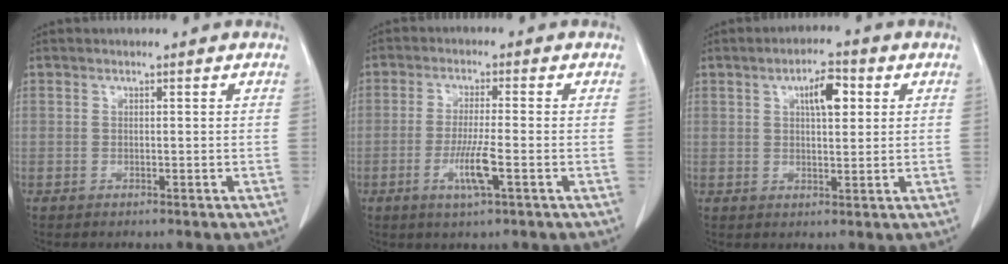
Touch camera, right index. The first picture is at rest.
{"total": 5.7, "force": [-2.1, 0.0, 5.3], "torque": [-0.104, -0.012, -0.039]}
{"total": 5.3, "force": [1.9, 1.8, 4.6], "torque": [-0.077, 0.008, 0.030]}